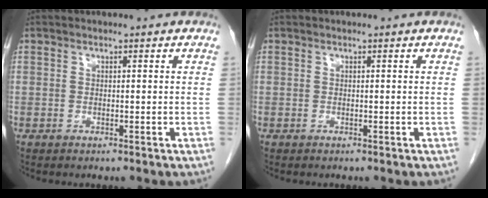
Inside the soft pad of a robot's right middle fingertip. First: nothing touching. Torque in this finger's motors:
{"motor_torque": [0.50, -0.30, 0.01, 0.00]}